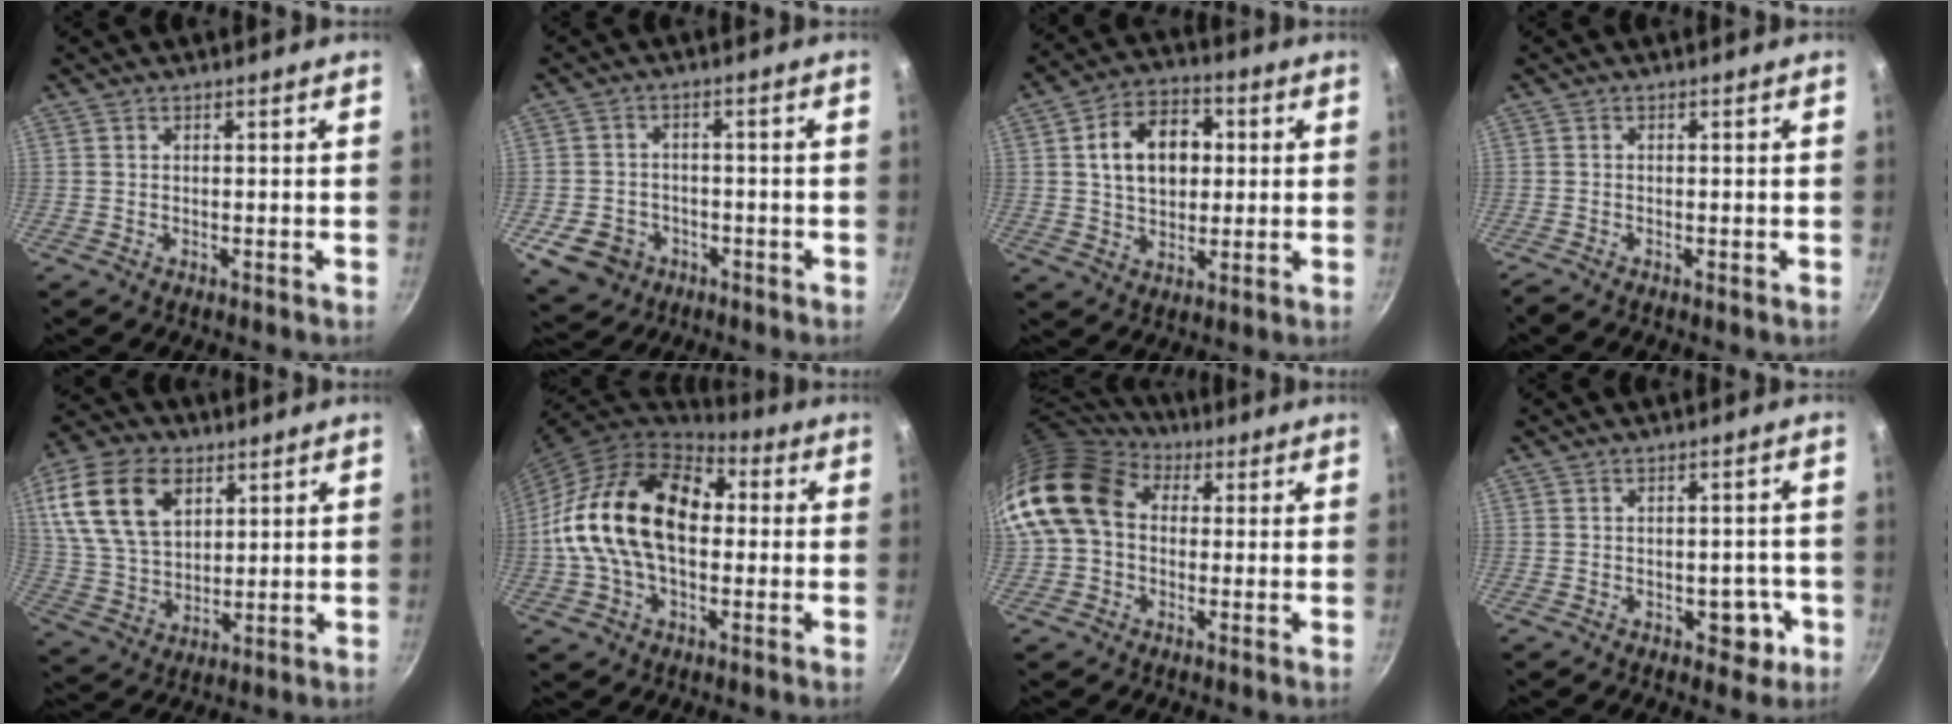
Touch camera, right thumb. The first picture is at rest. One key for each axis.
{"total": 8.1, "fx": -3.2, "fy": 6.5, "fz": 3.7, "tx": -0.050, "ty": 0.022, "tz": -0.042}
{"total": 12.8, "fx": 2.2, "fy": 9.1, "fz": 8.8, "tx": -0.109, "ty": 0.012, "tz": 0.029}
{"total": 0.7, "fx": -0.5, "fy": 0.1, "fz": 0.6, "tx": -0.018, "ty": 0.003, "tz": -0.012}
{"total": 16.9, "fx": 6.5, "fy": 11.1, "fz": 11.0, "tx": -0.194, "ty": -0.009, "tz": 0.126}
{"total": 22.2, "fx": 1.0, "fy": 14.4, "fz": 16.8, "tx": -0.280, "ty": 0.039, "tz": 0.001}
{"total": 14.7, "fx": 2.2, "fy": 11.3, "fz": 9.1, "tx": -0.153, "ty": 0.023, "tz": 0.024}
{"total": 5.0, "fx": -1.8, "fy": 3.3, "fz": 3.3, "tx": -0.010, "ty": 0.011, "tz": -0.018}